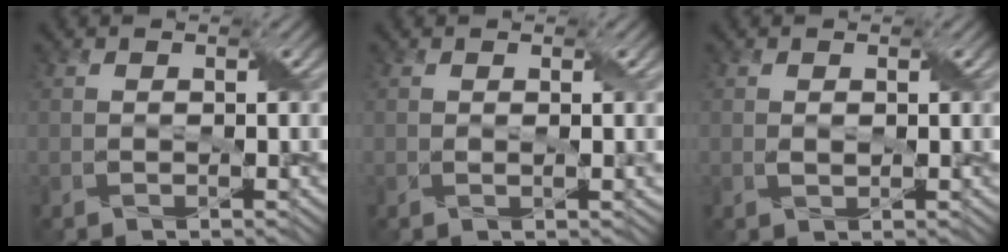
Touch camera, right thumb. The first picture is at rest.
{"total": 1.0, "force": [0.2, 0.1, 1.0], "torque": [-0.018, 0.001, 0.003]}
{"total": 0.9, "force": [0.1, 0.5, 0.7], "torque": [-0.015, 0.000, 0.004]}